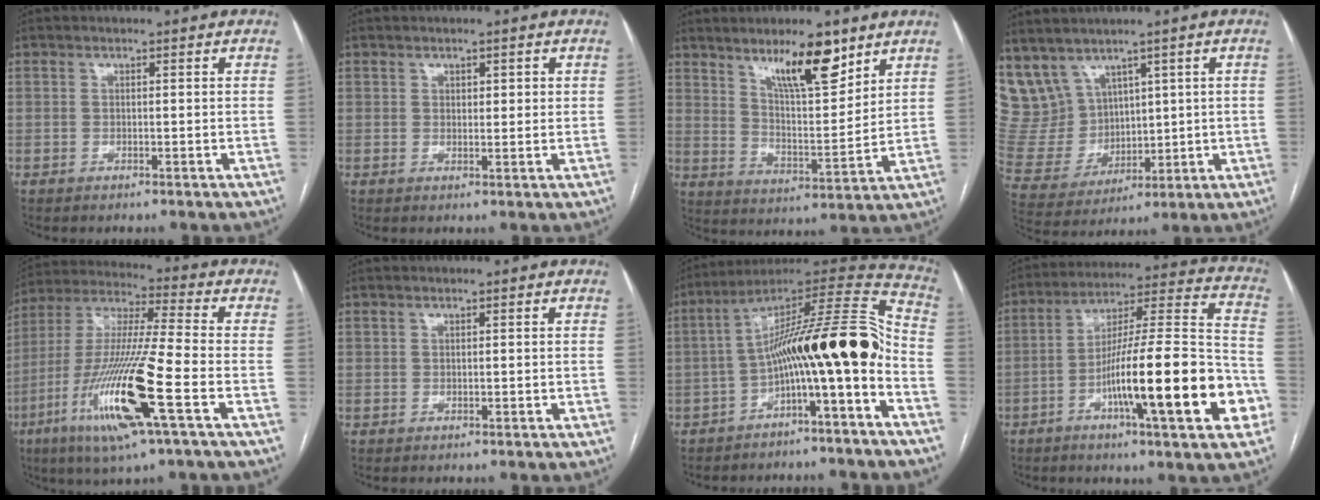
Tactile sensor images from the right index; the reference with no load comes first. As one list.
[{"total": 2.0, "force": [0.9, 1.0, 1.5], "torque": [-0.018, 0.002, 0.011]}, {"total": 11.4, "force": [7.6, 2.6, 8.0], "torque": [-0.134, -0.005, 0.134]}, {"total": 11.7, "force": [7.7, 8.1, 3.3], "torque": [-0.095, 0.033, 0.186]}, {"total": 18.8, "force": [-7.2, 0.5, 17.4], "torque": [-0.368, -0.027, -0.138]}, {"total": 0.0}, {"total": 18.3, "force": [-4.4, 1.7, 17.7], "torque": [-0.277, 0.040, -0.068]}, {"total": 22.4, "force": [-7.8, 1.9, 20.9], "torque": [-0.295, 0.004, -0.121]}]